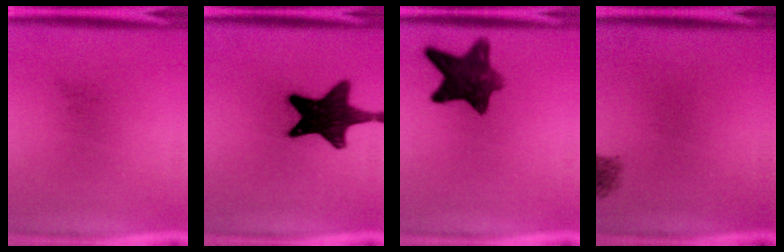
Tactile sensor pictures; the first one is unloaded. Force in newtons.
{"total": 16.2}
{"total": 9.9}
{"total": 1.8}